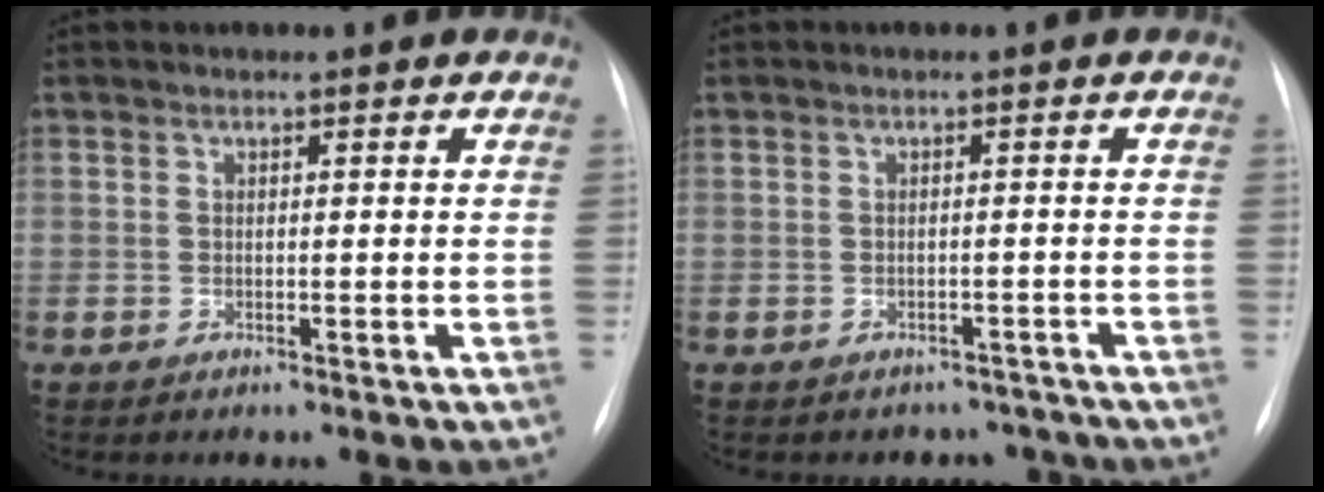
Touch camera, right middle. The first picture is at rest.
{"total": 3.7, "force": [-3.2, 1.7, -0.6], "torque": [0.016, 0.015, -0.040]}